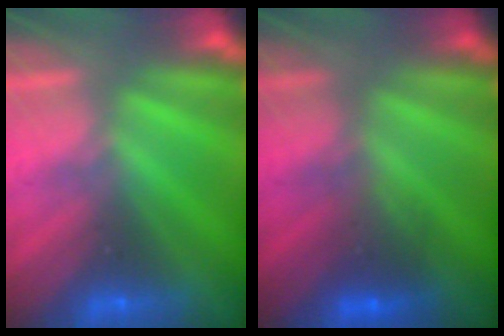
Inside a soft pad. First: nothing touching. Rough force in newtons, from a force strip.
{"total": 2.2}